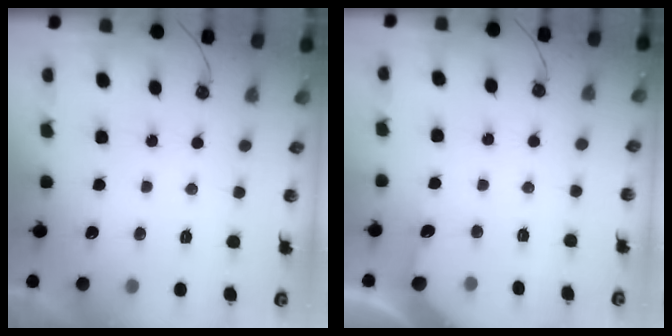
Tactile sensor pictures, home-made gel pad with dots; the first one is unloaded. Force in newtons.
{"total": 3.0, "press": 2.9, "slide": 0.4}